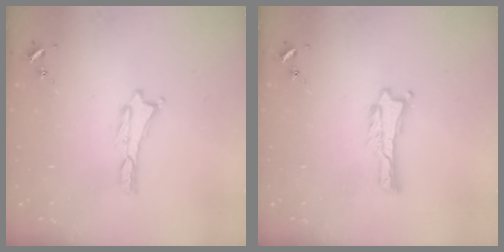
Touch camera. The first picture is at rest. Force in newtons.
{"total": 0.0}